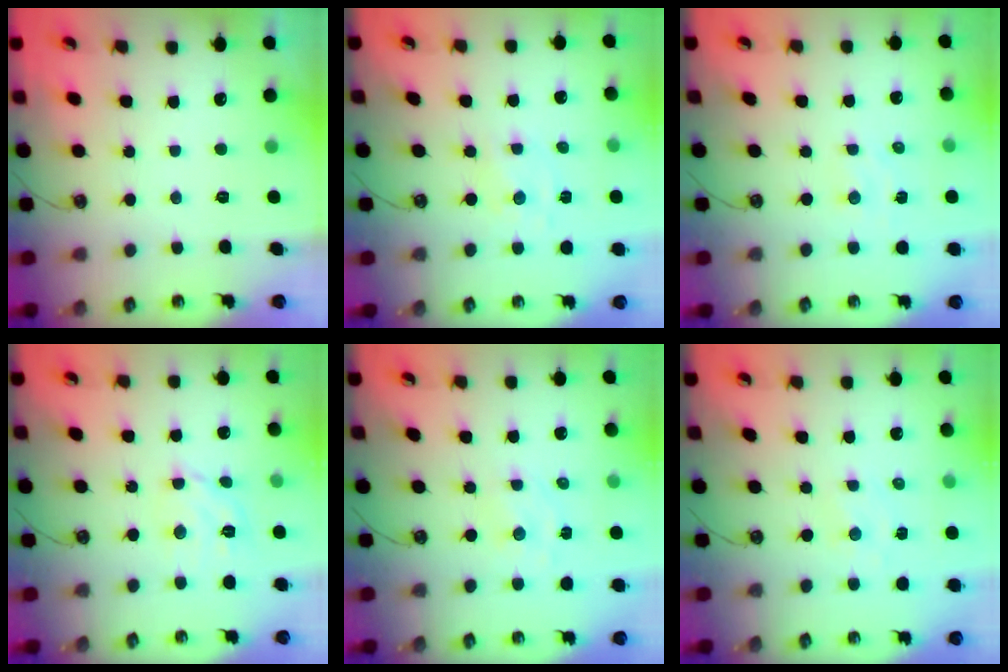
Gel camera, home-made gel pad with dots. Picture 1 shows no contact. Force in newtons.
{"total": 0.8, "press": 0.8, "slide": 0.1}
{"total": 2.6, "press": 2.6, "slide": 0.4}
{"total": 9.4, "press": 9.4, "slide": 1.0}
{"total": 2.4, "press": 2.3, "slide": 0.7}
{"total": 2.3, "press": 2.3, "slide": 0.4}